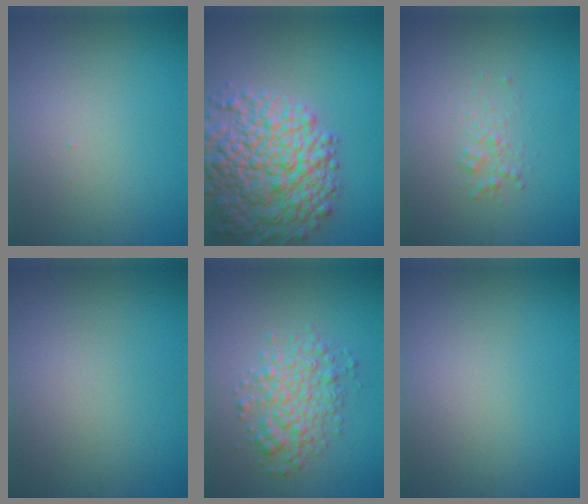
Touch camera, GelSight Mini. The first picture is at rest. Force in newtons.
{"total": 9.5, "press": 9.5, "slide": 0.4}
{"total": 1.1, "press": 1.1, "slide": 0.1}
{"total": 0.0}
{"total": 4.0, "press": 4.0, "slide": 0.1}
{"total": 0.0}